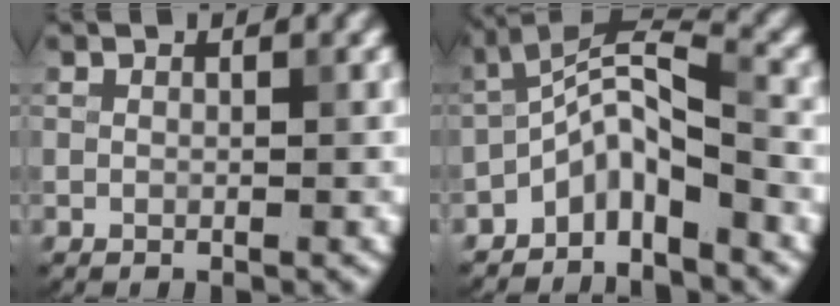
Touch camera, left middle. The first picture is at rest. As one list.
[{"total": 4.9, "force": [-3.0, 1.6, 3.5], "torque": [-0.059, 0.017, -0.063]}]